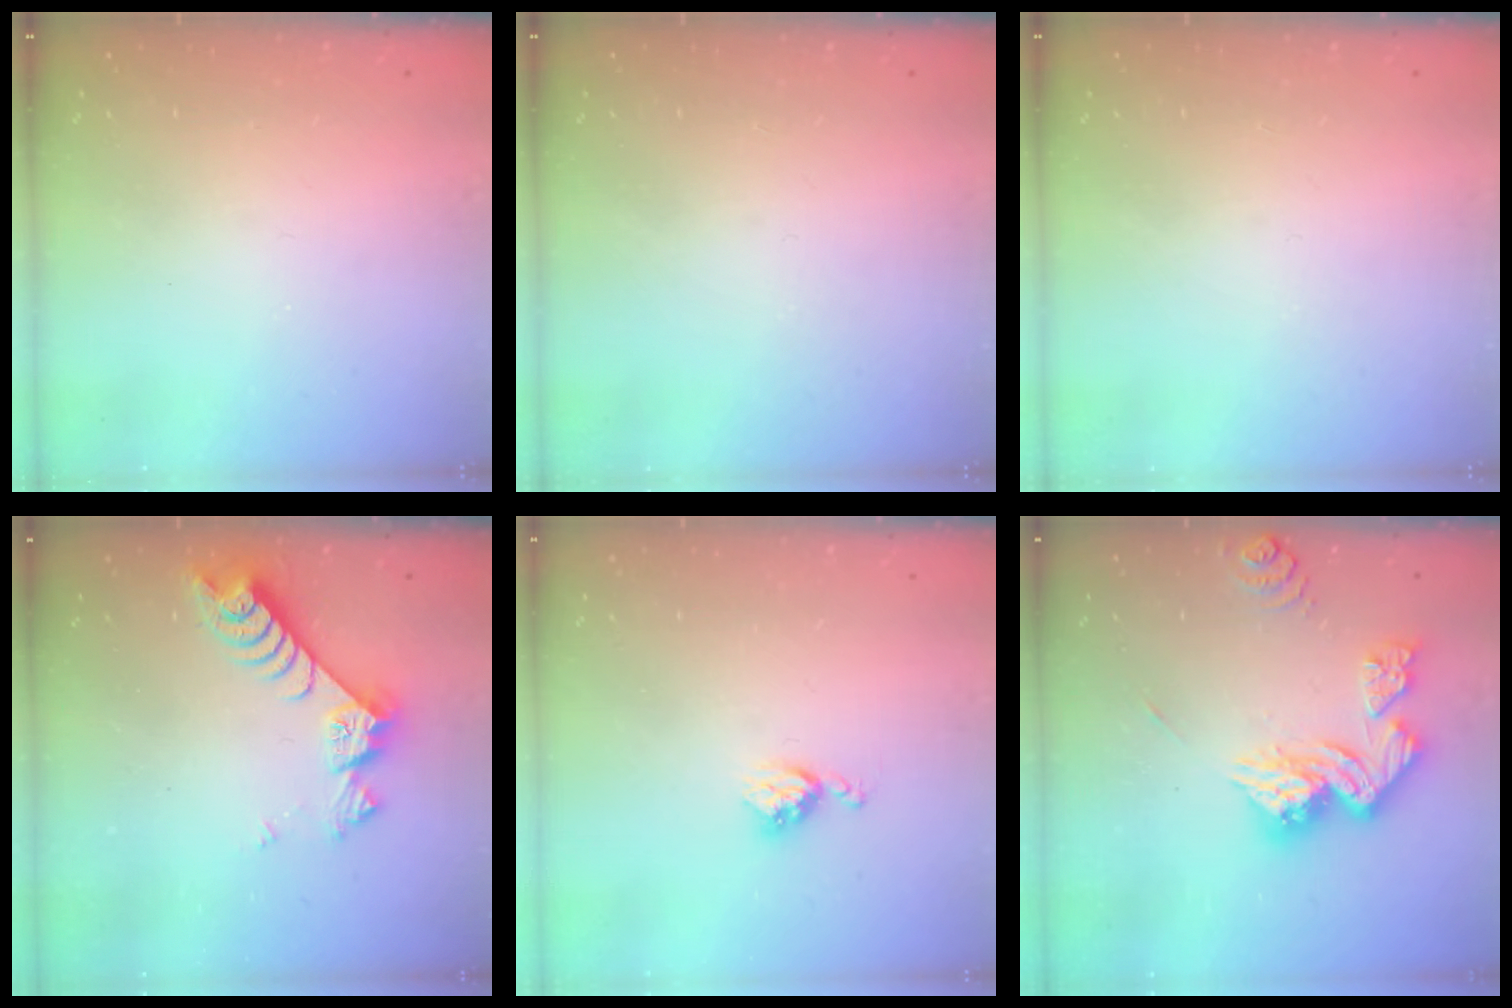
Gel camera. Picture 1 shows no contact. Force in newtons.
{"total": 0.0}
{"total": 0.0}
{"total": 7.6, "press": 7.5, "slide": 1.0}
{"total": 4.2, "press": 4.2, "slide": 0.5}
{"total": 14.6, "press": 14.5, "slide": 1.5}